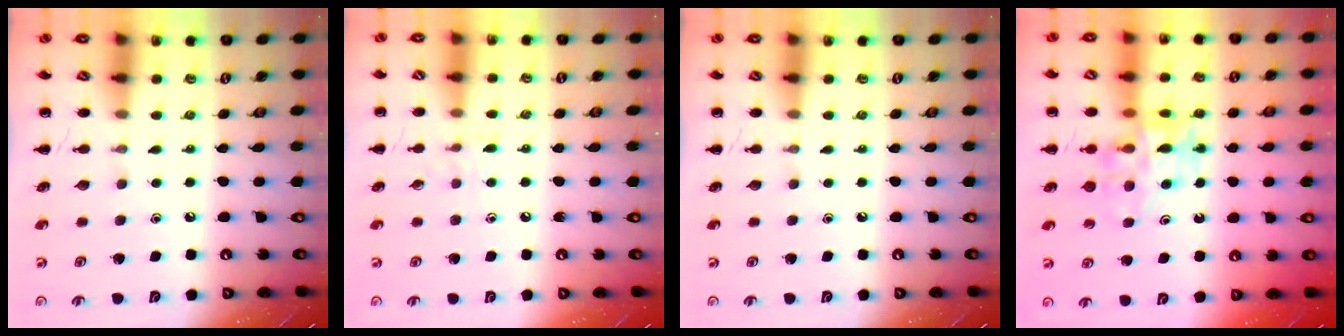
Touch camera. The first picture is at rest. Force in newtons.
{"total": 4.7, "press": 4.5, "slide": 1.3}
{"total": 0.0}
{"total": 11.5, "press": 11.0, "slide": 3.4}